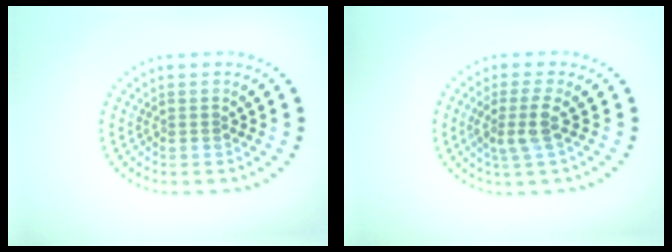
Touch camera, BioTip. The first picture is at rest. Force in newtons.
{"total": 2.6, "press": 2.1, "slide": 1.5}